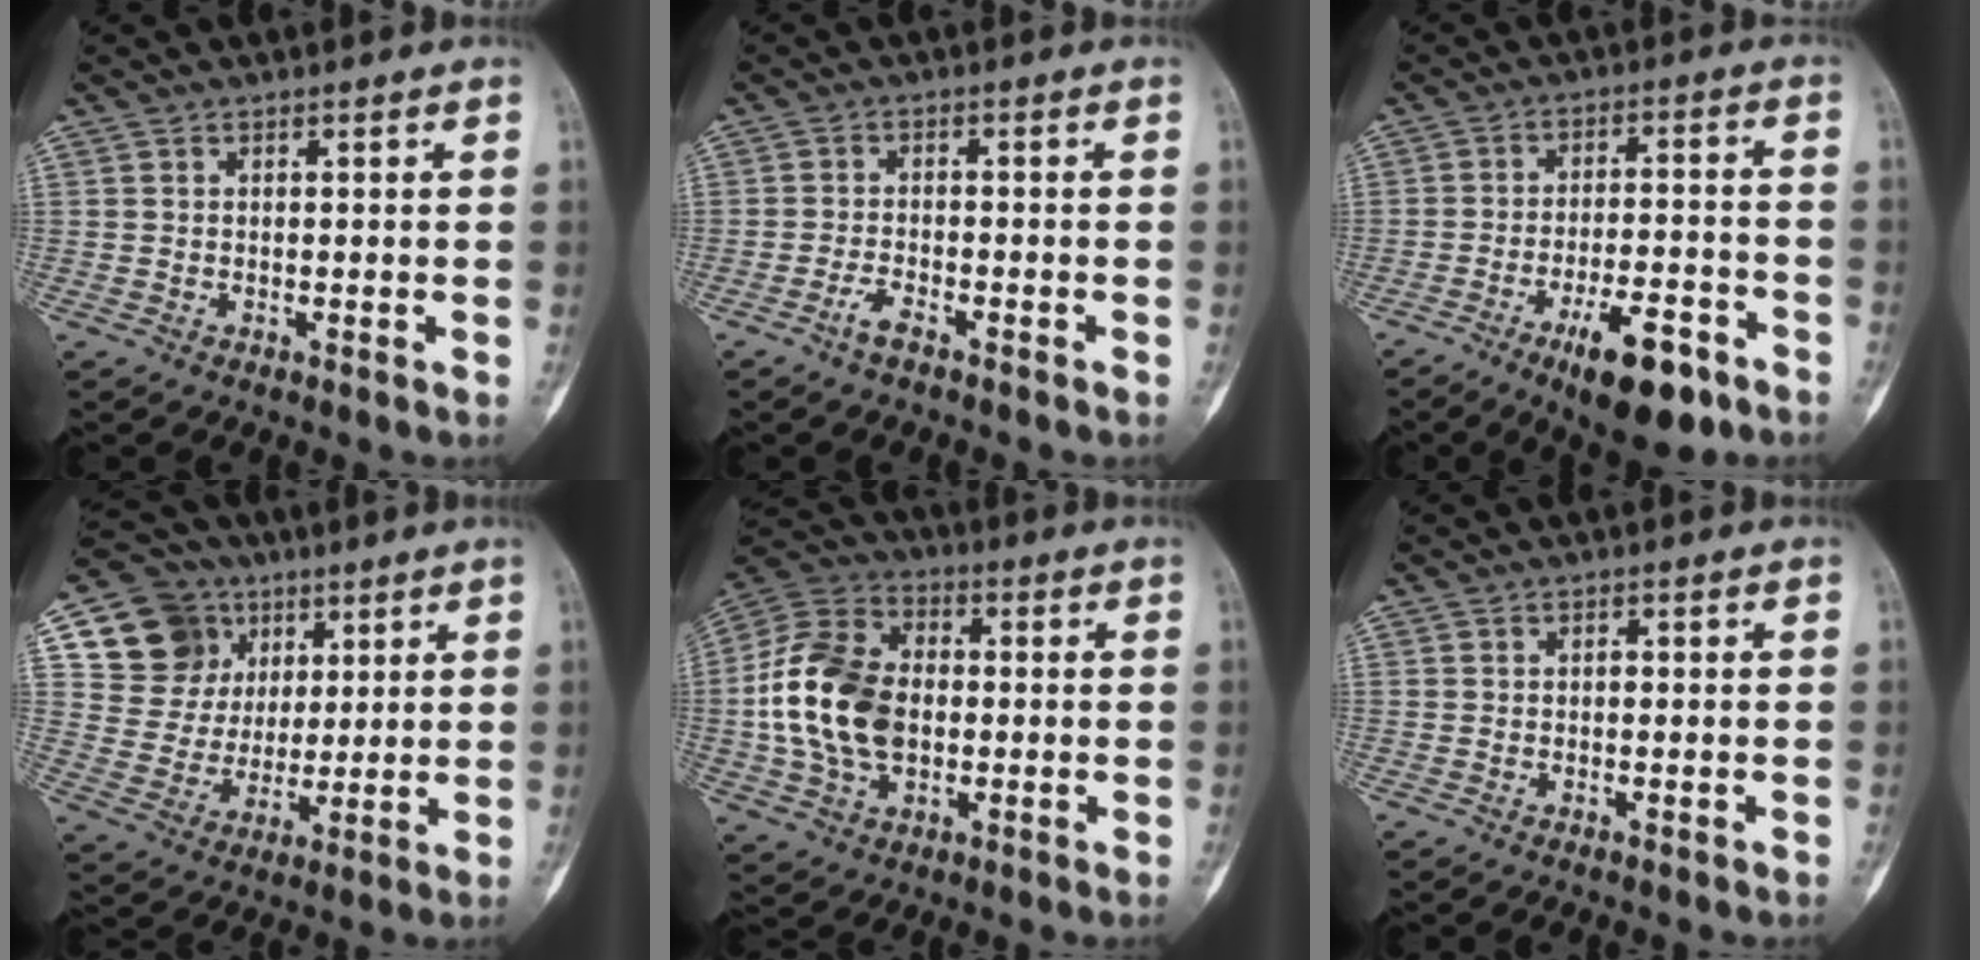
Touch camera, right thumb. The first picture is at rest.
{"total": 2.7, "force": [-2.0, 0.8, 1.6], "torque": [-0.038, 0.014, -0.041]}
{"total": 12.7, "force": [-7.3, 4.3, 9.5], "torque": [-0.138, 0.038, -0.108]}
{"total": 14.1, "force": [6.1, 12.2, 3.7], "torque": [-0.025, -0.014, 0.119]}
{"total": 17.6, "force": [-1.0, 12.0, 12.8], "torque": [-0.237, 0.022, -0.019]}
{"total": 0.9, "force": [-0.3, 0.5, 0.7], "torque": [-0.005, 0.002, -0.007]}